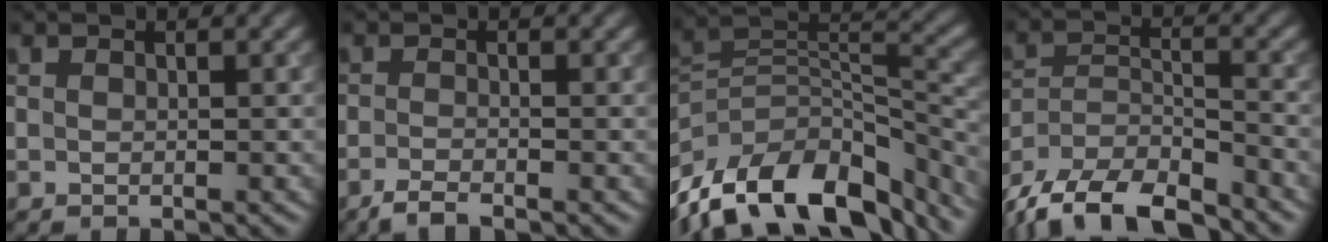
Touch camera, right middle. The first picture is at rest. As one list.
[{"total": 2.0, "force": [-1.5, 0.4, 1.2], "torque": [-0.020, -0.004, -0.038]}, {"total": 13.7, "force": [-9.0, 7.0, 7.6], "torque": [-0.161, 0.022, -0.157]}, {"total": 11.3, "force": [-10.0, 3.5, 4.1], "torque": [-0.068, -0.016, -0.161]}]